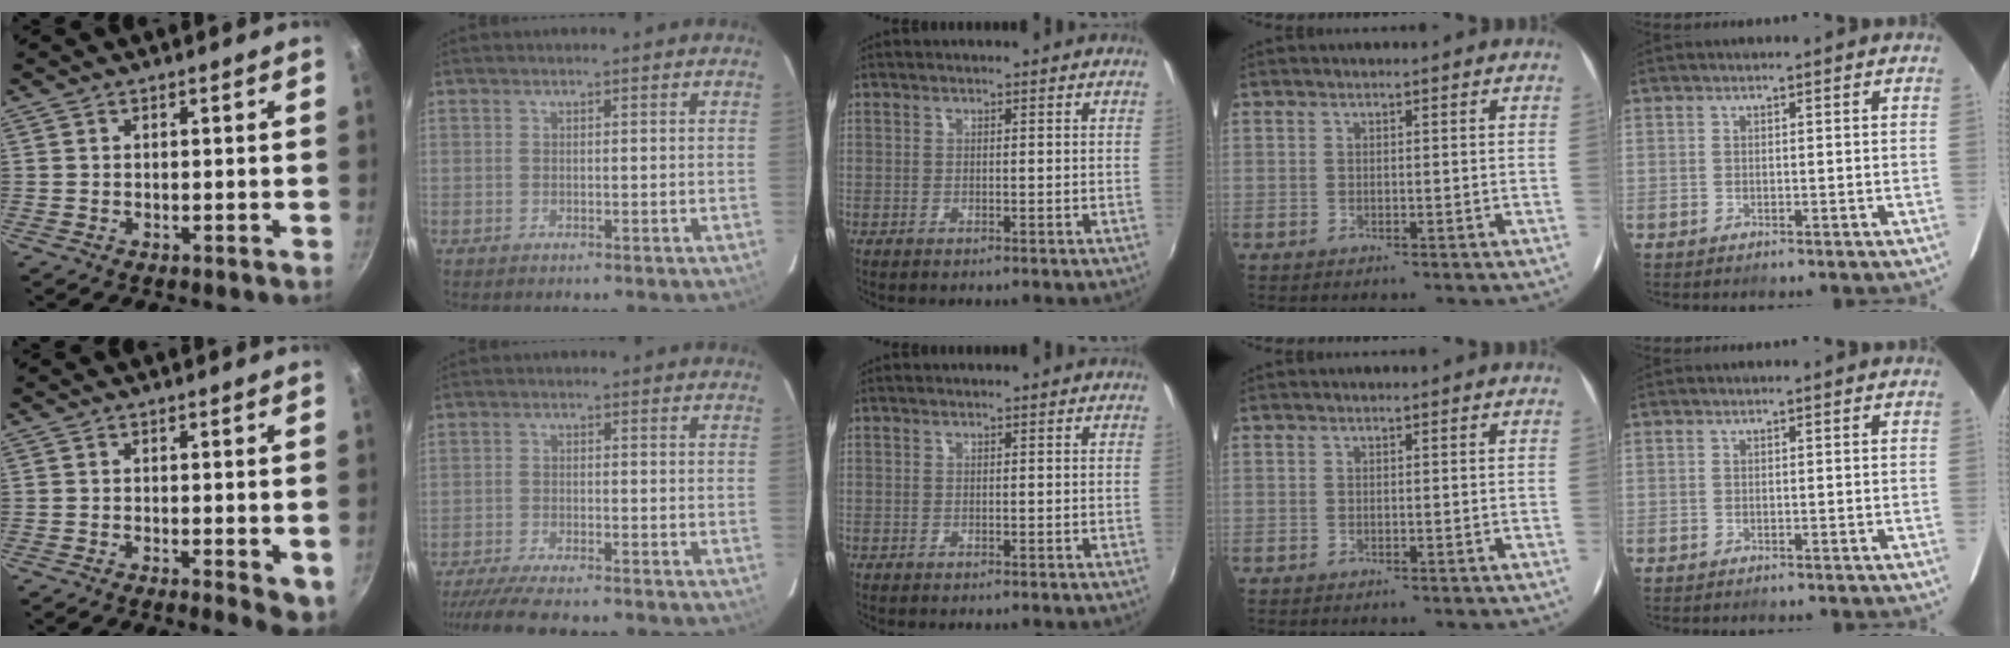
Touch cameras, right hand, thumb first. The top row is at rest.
{"thumb": {"total": 4.6, "force": [-1.1, 1.5, 4.2], "torque": [-0.048, -0.008, -0.013]}, "index": {"total": 10.9, "force": [-9.6, 1.3, 5.0], "torque": [-0.115, -0.026, -0.160]}}